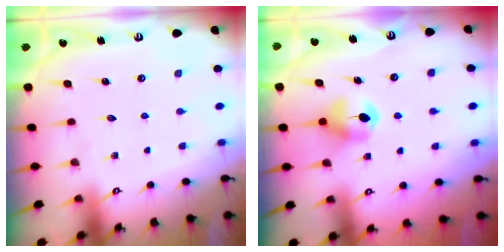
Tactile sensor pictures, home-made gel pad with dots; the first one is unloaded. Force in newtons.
{"total": 6.4, "press": 6.4, "slide": 0.6}